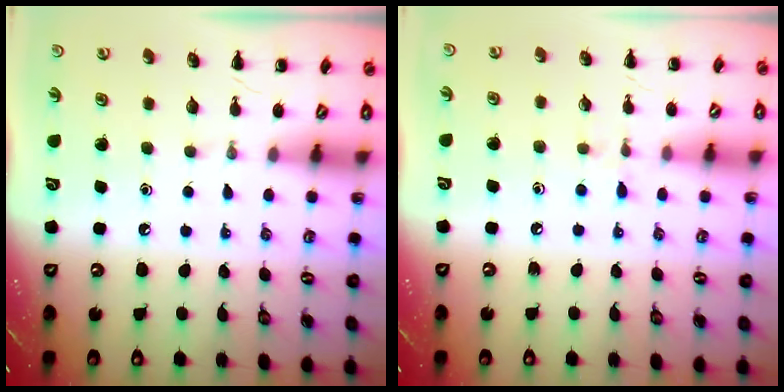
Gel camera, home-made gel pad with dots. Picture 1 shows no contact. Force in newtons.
{"total": 6.0, "press": 5.6, "slide": 2.2}